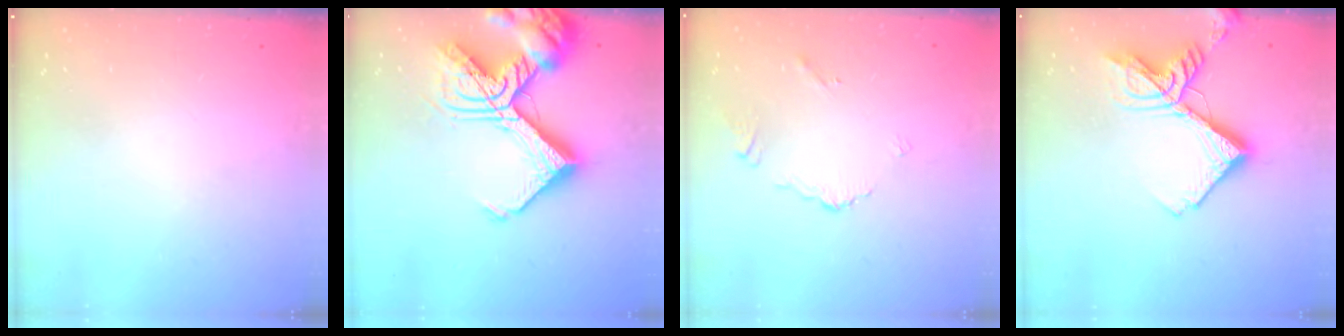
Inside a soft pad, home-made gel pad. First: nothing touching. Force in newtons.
{"total": 24.6, "press": 24.4, "slide": 3.2}
{"total": 3.5, "press": 3.5, "slide": 0.6}
{"total": 14.2, "press": 14.1, "slide": 1.8}